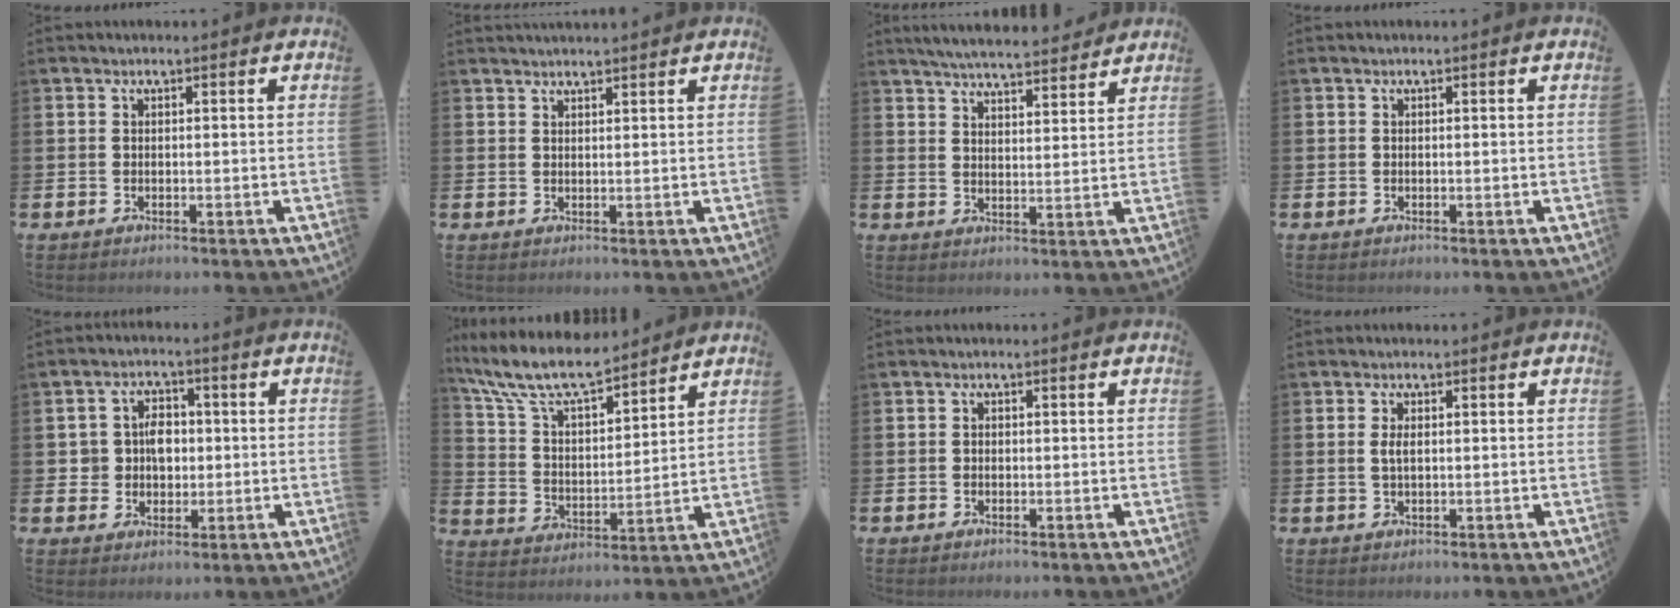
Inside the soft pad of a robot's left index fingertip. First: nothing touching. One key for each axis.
{"total": 1.6, "fx": 1.6, "fy": 0.0, "fz": 0.2, "tx": 0.004, "ty": -0.007, "tz": 0.026}
{"total": 5.5, "fx": 5.4, "fy": 0.3, "fz": 1.0, "tx": -0.035, "ty": -0.028, "tz": 0.095}
{"total": 0.0}
{"total": 4.6, "fx": 0.5, "fy": 3.9, "fz": 2.3, "tx": -0.043, "ty": 0.008, "tz": 0.000}
{"total": 9.8, "fx": 8.7, "fy": 2.2, "fz": 4.0, "tx": -0.117, "ty": -0.043, "tz": 0.154}
{"total": 0.6, "fx": -0.2, "fy": 0.6, "fz": 0.2, "tx": -0.010, "ty": 0.007, "tz": -0.004}
{"total": 1.9, "fx": 0.3, "fy": 0.9, "fz": 1.6, "tx": -0.033, "ty": 0.005, "tz": 0.004}